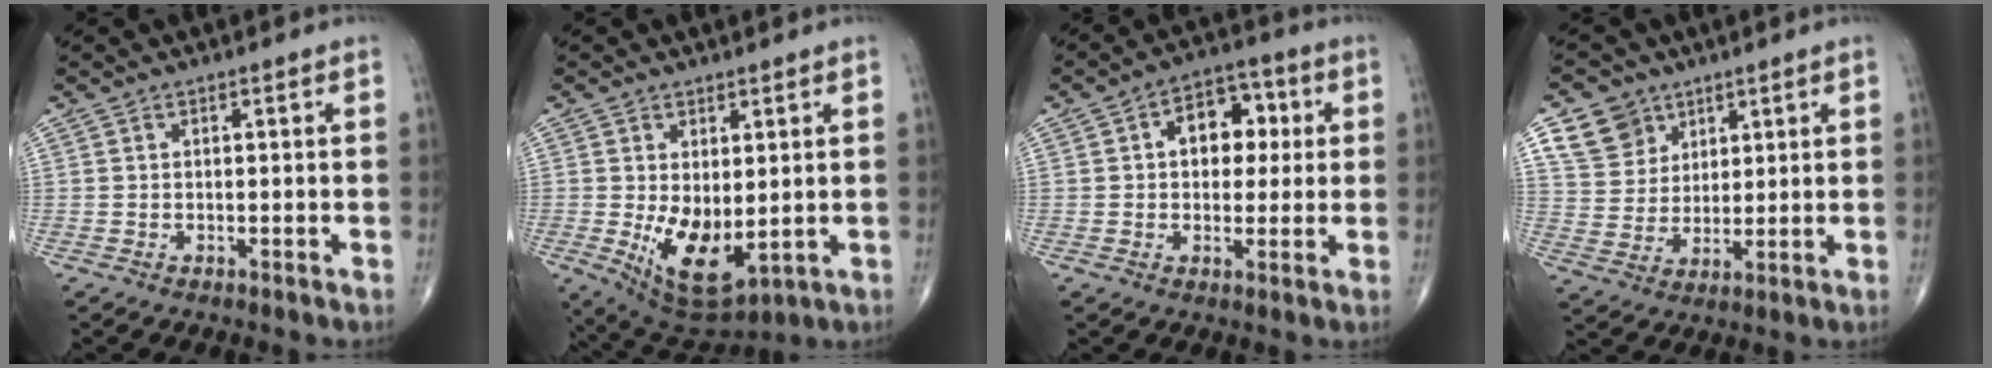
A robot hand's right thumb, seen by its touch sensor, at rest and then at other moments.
{"total": 10.9, "force": [-0.8, 5.9, 9.2], "torque": [-0.141, -0.021, 0.011]}
{"total": 9.7, "force": [1.7, 6.7, 6.8], "torque": [-0.055, 0.017, 0.021]}
{"total": 8.8, "force": [4.9, 7.0, 2.1], "torque": [-0.013, -0.025, 0.099]}